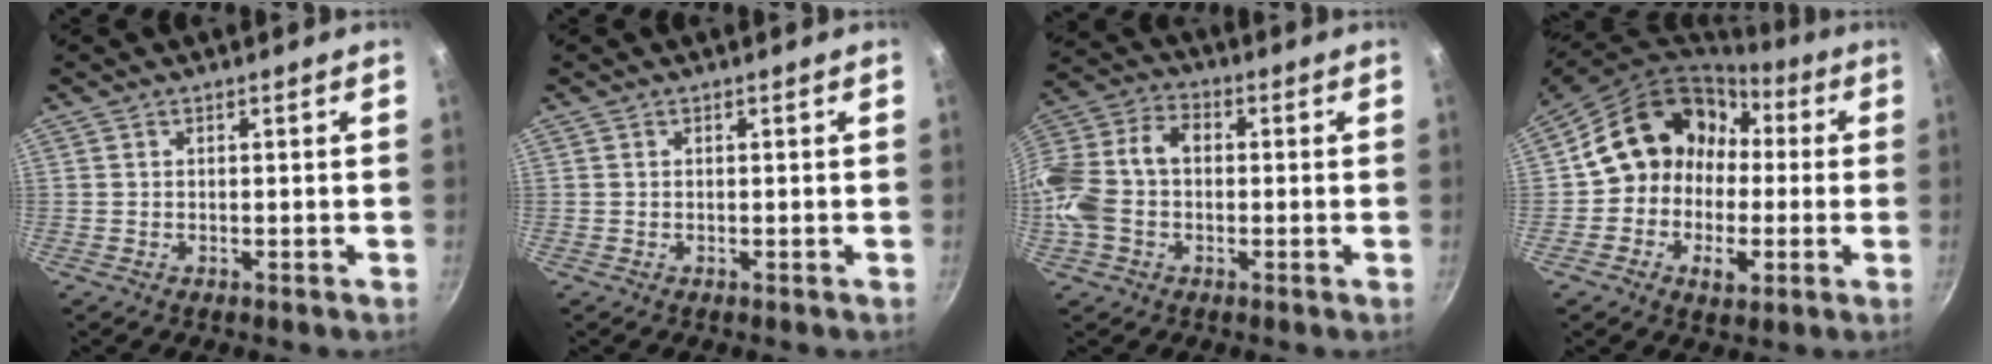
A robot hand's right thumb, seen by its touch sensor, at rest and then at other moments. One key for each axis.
{"total": 0.0}
{"total": 15.4, "fx": -1.0, "fy": 11.1, "fz": 10.7, "tx": -0.214, "ty": 0.042, "tz": -0.035}
{"total": 17.8, "fx": 0.8, "fy": 14.9, "fz": 9.7, "tx": -0.132, "ty": 0.052, "tz": 0.006}